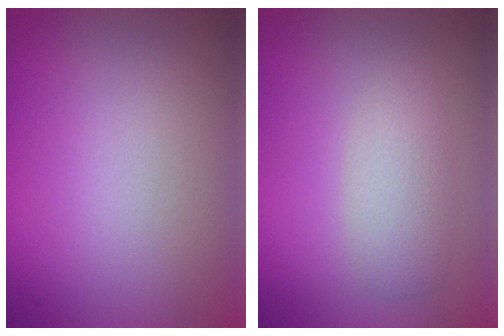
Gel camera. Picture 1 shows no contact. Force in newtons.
{"total": 2.8, "press": 2.8, "slide": 0.2}